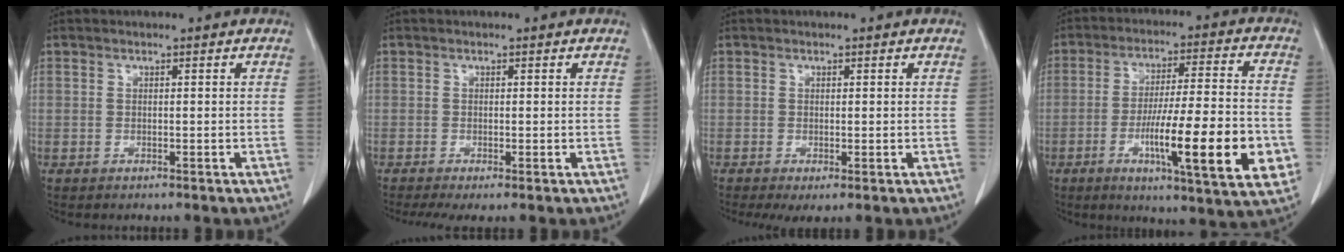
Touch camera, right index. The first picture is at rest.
{"total": 3.0, "force": [-1.9, 0.6, 2.2], "torque": [-0.043, -0.012, -0.033]}
{"total": 2.3, "force": [-1.0, 0.7, 2.0], "torque": [-0.032, -0.009, -0.011]}
{"total": 18.2, "force": [-5.2, 1.6, 17.3], "torque": [-0.241, -0.011, -0.076]}